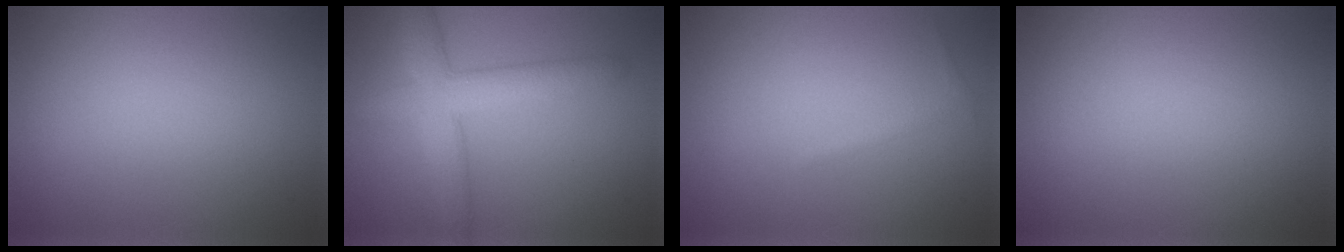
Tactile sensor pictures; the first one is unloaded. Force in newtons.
{"total": 5.5, "press": 5.5, "slide": 0.3}
{"total": 0.6, "press": 0.6, "slide": 0.1}
{"total": 0.0}